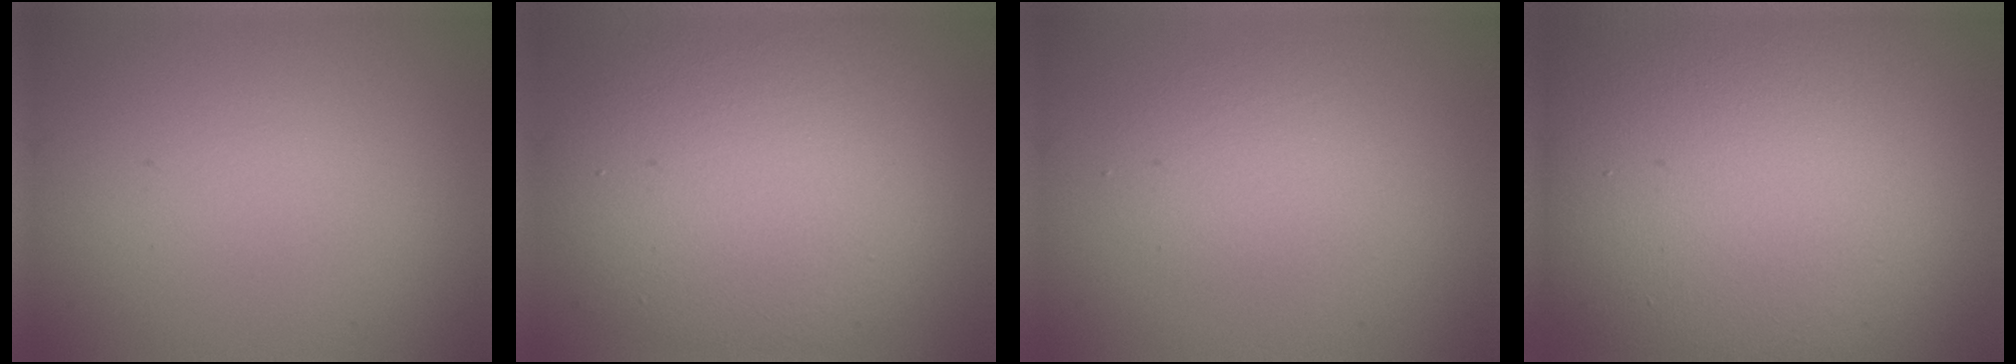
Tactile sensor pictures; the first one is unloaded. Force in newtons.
{"total": 10.4, "press": 10.4, "slide": 0.3}
{"total": 2.3, "press": 2.3, "slide": 0.1}
{"total": 19.4, "press": 19.4, "slide": 0.6}